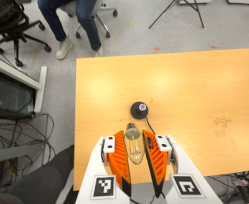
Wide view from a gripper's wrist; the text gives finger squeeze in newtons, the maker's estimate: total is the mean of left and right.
{"total": 14.0, "left": 15.4, "right": 12.6}